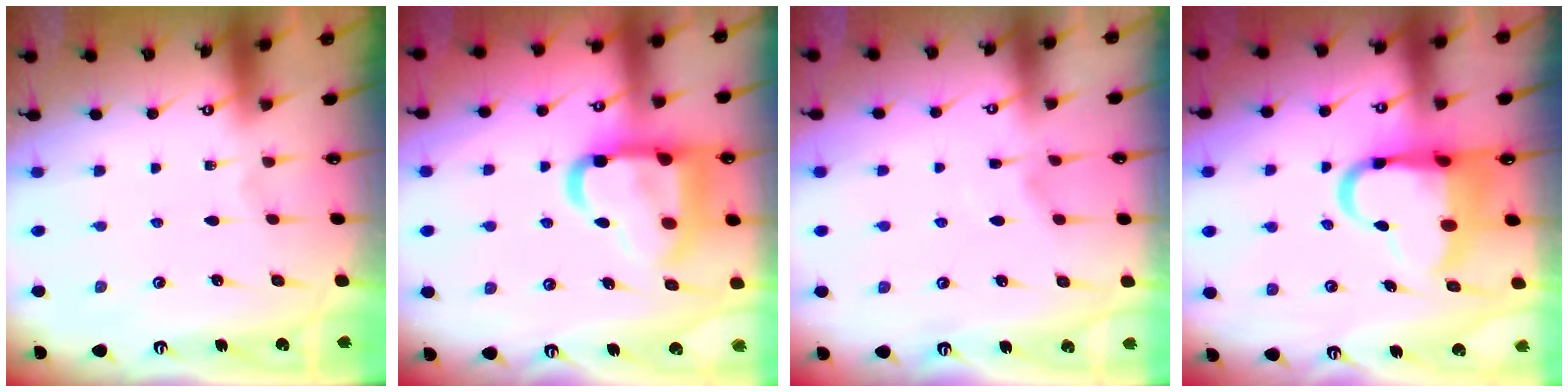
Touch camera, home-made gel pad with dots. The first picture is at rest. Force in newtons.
{"total": 18.6, "press": 18.4, "slide": 2.1}
{"total": 2.8, "press": 2.8, "slide": 0.5}
{"total": 12.2, "press": 11.7, "slide": 3.4}